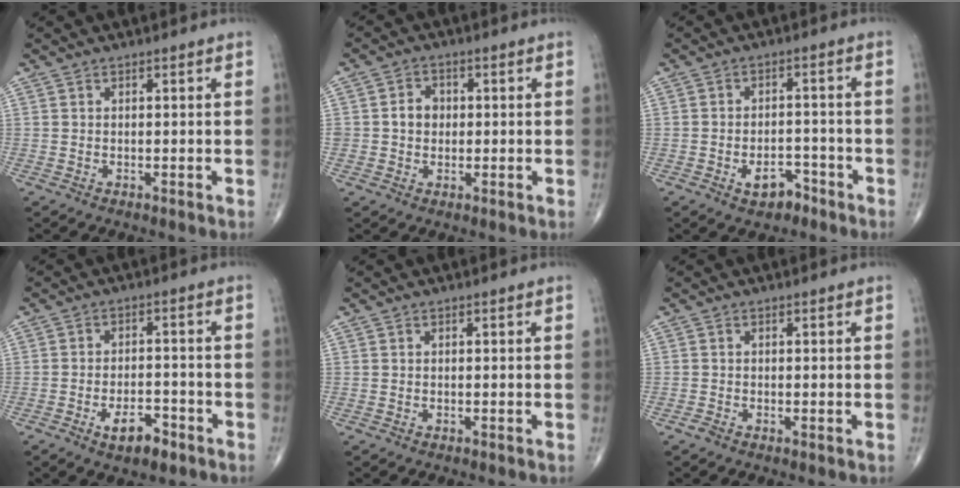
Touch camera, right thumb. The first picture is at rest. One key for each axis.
{"total": 4.1, "fx": 0.1, "fy": 3.5, "fz": 2.1, "tx": -0.018, "ty": 0.008, "tz": -0.002}
{"total": 5.0, "fx": -2.9, "fy": 2.9, "fz": 2.8, "tx": -0.028, "ty": 0.025, "tz": -0.043}
{"total": 6.2, "fx": -3.5, "fy": 2.9, "fz": 4.4, "tx": -0.063, "ty": 0.021, "tz": -0.052}
{"total": 0.0}
{"total": 0.9, "fx": -0.4, "fy": 0.3, "fz": 0.7, "tx": -0.018, "ty": -0.003, "tz": -0.012}